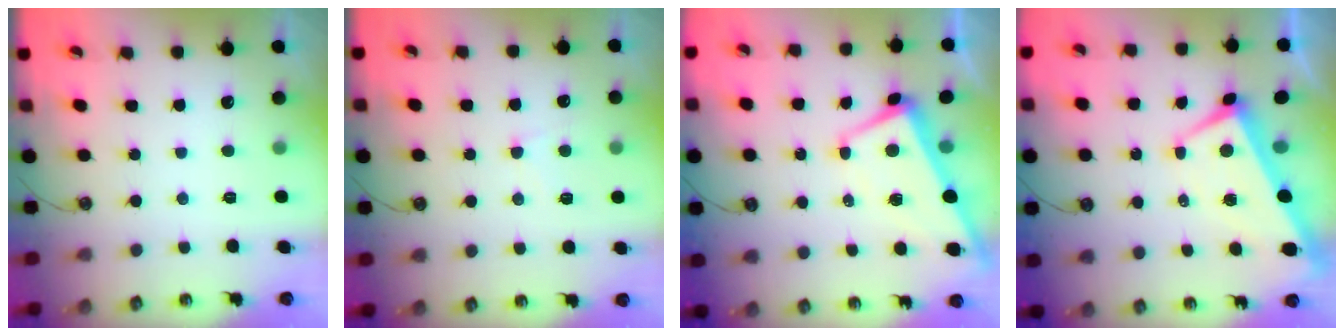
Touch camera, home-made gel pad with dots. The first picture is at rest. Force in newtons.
{"total": 2.4, "press": 2.3, "slide": 0.7}
{"total": 1.5, "press": 1.3, "slide": 0.8}
{"total": 1.7, "press": 1.5, "slide": 0.8}